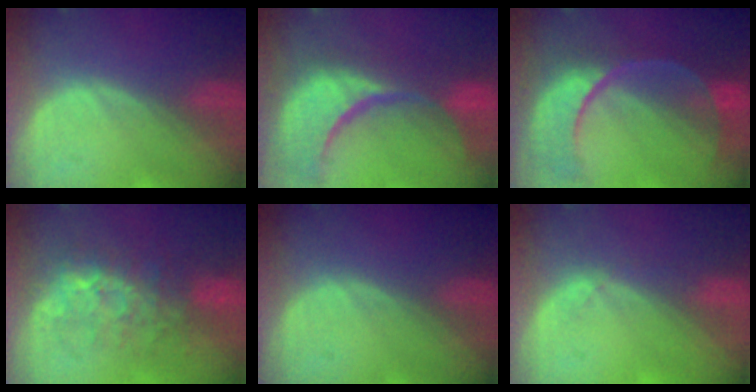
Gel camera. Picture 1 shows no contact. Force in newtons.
{"total": 15.3, "press": 12.2, "slide": 9.3}
{"total": 11.2, "press": 9.3, "slide": 6.2}
{"total": 8.1, "press": 7.9, "slide": 1.8}
{"total": 0.0}
{"total": 1.4, "press": 1.3, "slide": 0.5}